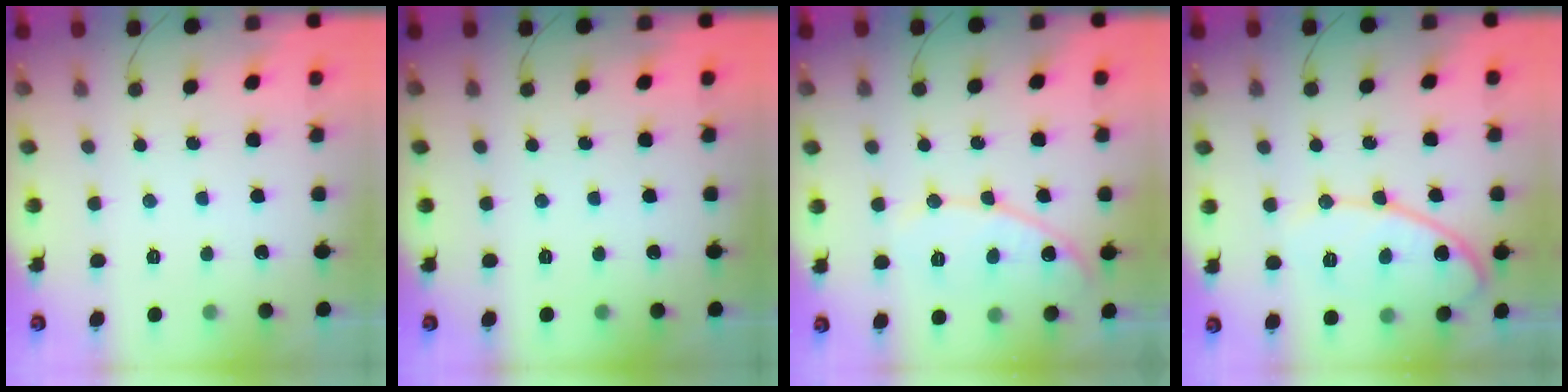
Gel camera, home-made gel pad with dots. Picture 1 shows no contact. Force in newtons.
{"total": 0.0}
{"total": 11.0, "press": 11.0, "slide": 1.0}
{"total": 12.8, "press": 12.8, "slide": 0.9}